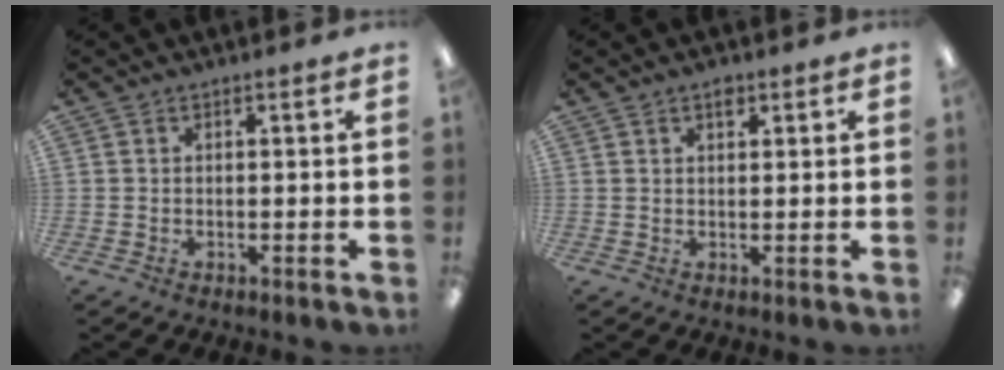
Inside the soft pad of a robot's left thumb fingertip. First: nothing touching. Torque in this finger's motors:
{"motor_torque": [-0.12, 0.02, -0.22, 0.08, 0.00]}